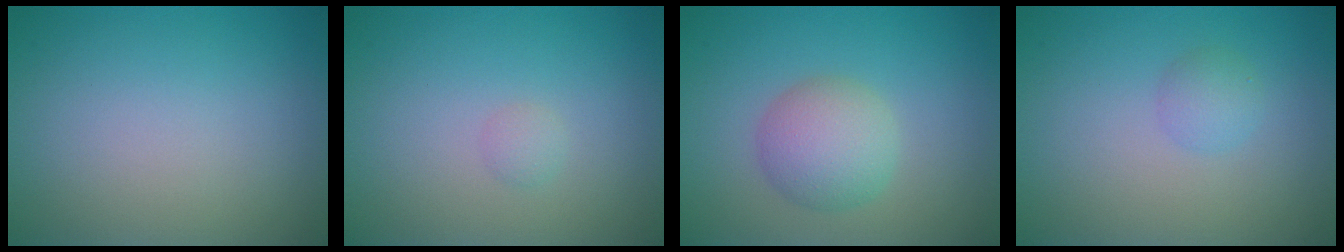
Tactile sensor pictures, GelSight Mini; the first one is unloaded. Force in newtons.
{"total": 0.7, "press": 0.7, "slide": 0.0}
{"total": 3.9, "press": 3.9, "slide": 0.1}
{"total": 1.4, "press": 1.4, "slide": 0.1}